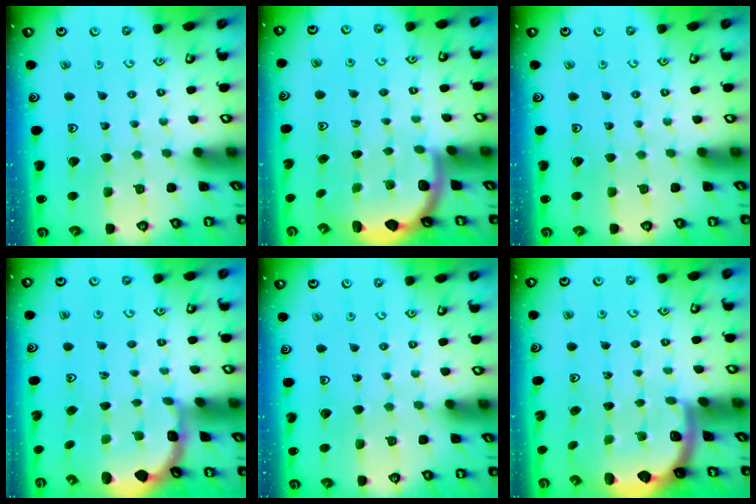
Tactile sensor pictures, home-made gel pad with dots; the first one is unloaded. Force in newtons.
{"total": 2.6, "press": 2.6, "slide": 0.7}
{"total": 0.0}
{"total": 2.7, "press": 2.1, "slide": 1.7}
{"total": 0.0}
{"total": 2.0, "press": 2.0, "slide": 0.5}